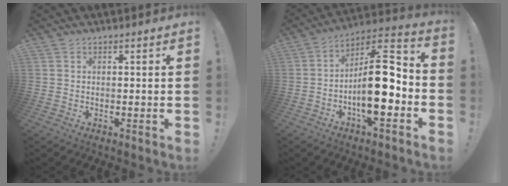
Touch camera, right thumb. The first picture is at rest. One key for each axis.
{"total": 18.7, "fx": -3.9, "fy": 6.8, "fz": 17.0, "tx": -0.271, "ty": 0.021, "tz": -0.060}